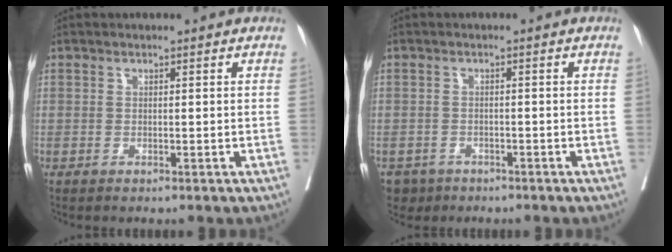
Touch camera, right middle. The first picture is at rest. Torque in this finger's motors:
{"motor_torque": [-0.04, -0.09, 0.00, 0.00]}